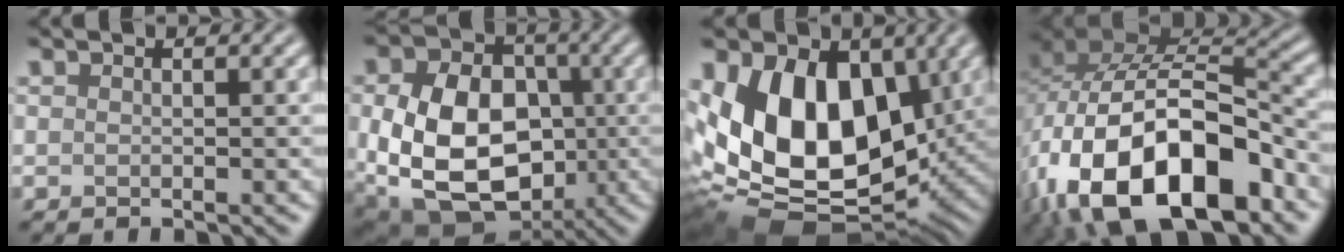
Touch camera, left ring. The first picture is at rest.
{"total": 13.8, "force": [-1.7, 10.2, 9.2], "torque": [-0.155, -0.023, -0.029]}
{"total": 15.4, "force": [1.1, 9.8, 11.9], "torque": [-0.203, -0.015, 0.005]}
{"total": 17.2, "force": [-7.6, 9.1, 12.5], "torque": [-0.218, -0.007, -0.131]}